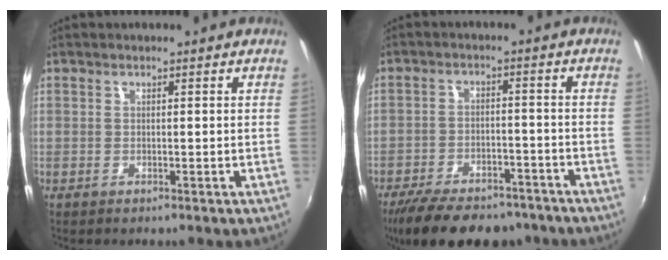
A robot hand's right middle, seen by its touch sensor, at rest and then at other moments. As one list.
[{"total": 17.6, "force": [-13.8, 7.0, 8.4], "torque": [-0.177, -0.017, -0.201]}]